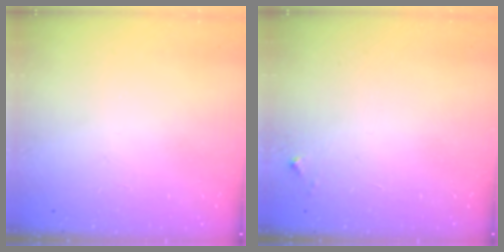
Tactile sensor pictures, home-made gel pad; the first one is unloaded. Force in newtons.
{"total": 2.8, "press": 2.8, "slide": 0.2}